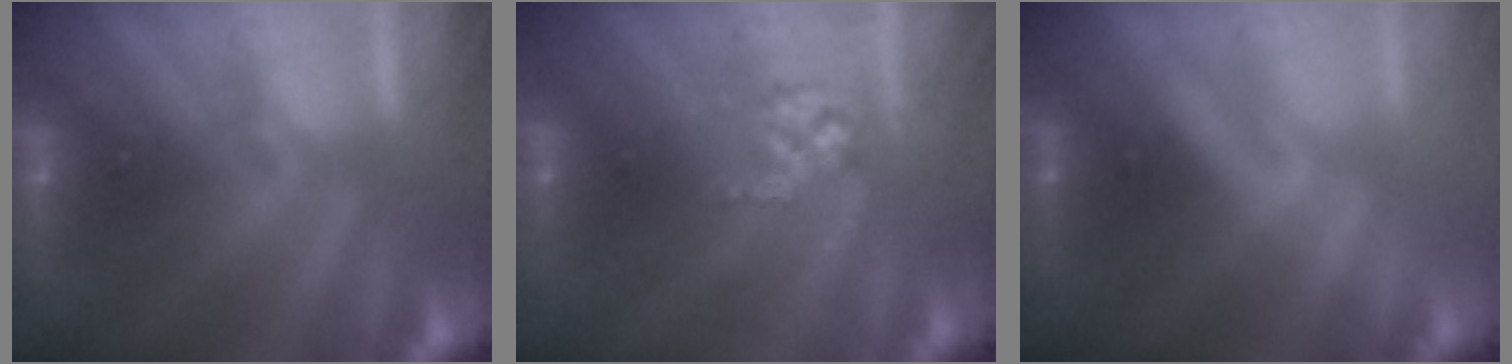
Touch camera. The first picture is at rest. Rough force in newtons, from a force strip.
{"total": 2.8}
{"total": 2.1}